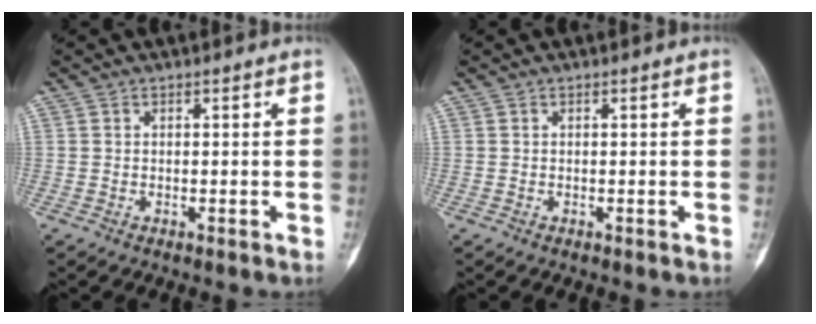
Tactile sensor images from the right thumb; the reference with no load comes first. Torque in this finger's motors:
{"motor_torque": [0.00, 0.00, 0.05, -0.05, 0.01]}